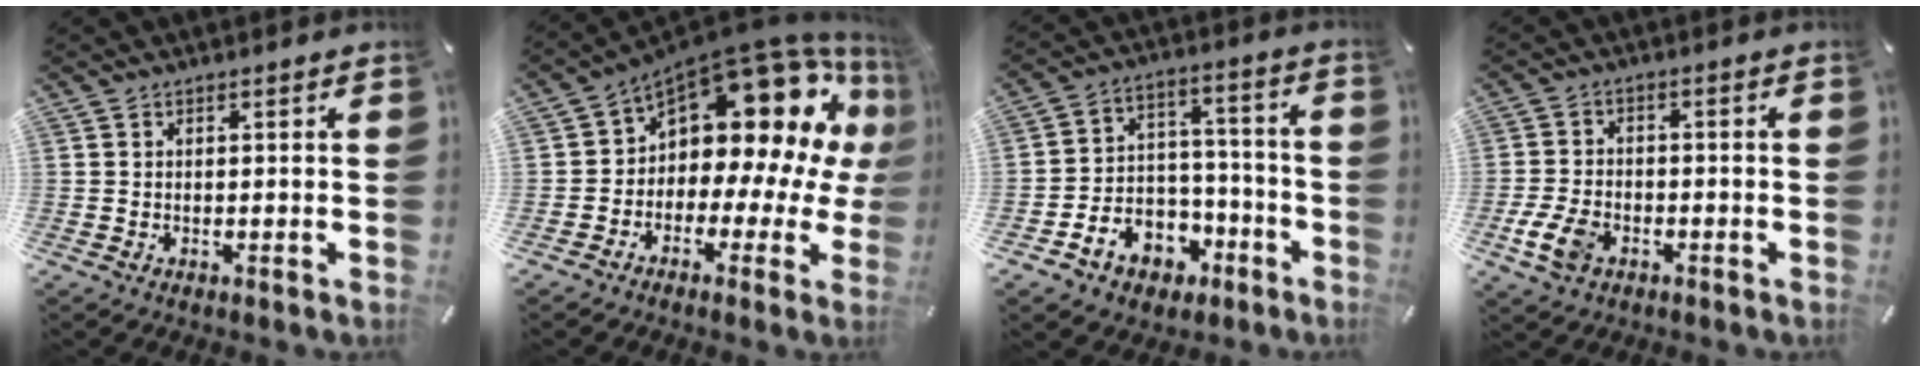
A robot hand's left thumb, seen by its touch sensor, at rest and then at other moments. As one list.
[{"total": 16.1, "force": [7.8, 9.0, 10.9], "torque": [-0.150, -0.076, 0.125]}, {"total": 10.2, "force": [-4.0, 8.8, 3.1], "torque": [-0.035, 0.028, -0.055]}, {"total": 6.6, "force": [-2.9, 4.3, 4.0], "torque": [-0.100, 0.008, -0.056]}]